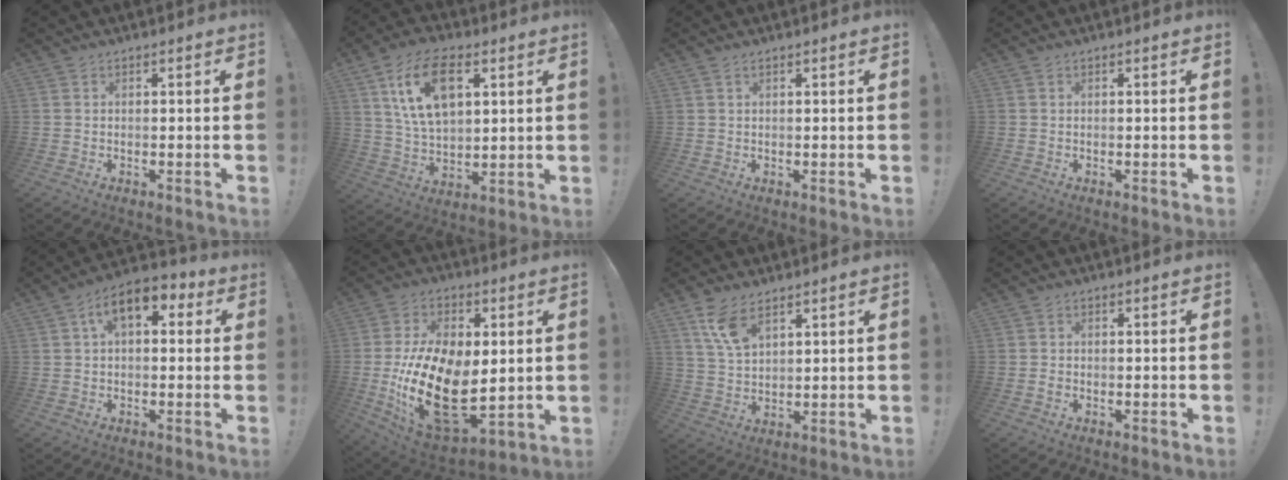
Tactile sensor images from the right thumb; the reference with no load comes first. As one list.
[{"total": 17.1, "force": [7.2, 10.2, 11.6], "torque": [-0.206, -0.018, 0.129]}, {"total": 0.7, "force": [0.5, 0.3, 0.4], "torque": [-0.008, 0.001, 0.009]}, {"total": 0.0}, {"total": 10.1, "force": [4.1, 5.1, 7.7], "torque": [-0.120, -0.007, 0.074]}, {"total": 25.7, "force": [-2.6, 15.4, 20.4], "torque": [-0.409, -0.002, -0.025]}, {"total": 8.4, "force": [5.5, 3.7, 5.1], "torque": [-0.087, -0.027, 0.103]}, {"total": 1.0, "force": [-0.7, 0.6, 0.4], "torque": [-0.011, 0.005, -0.011]}]